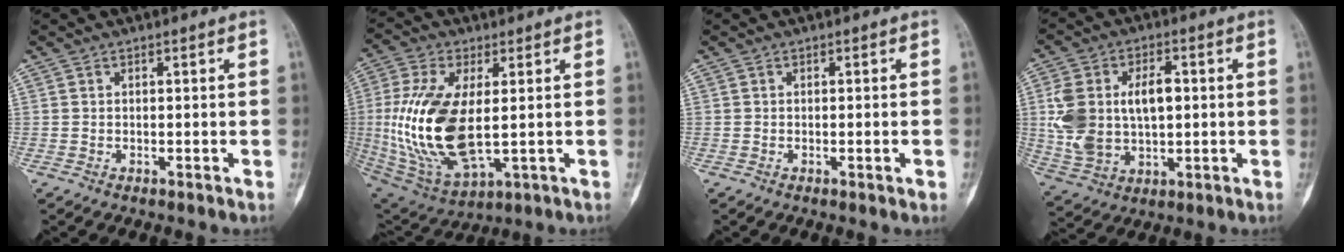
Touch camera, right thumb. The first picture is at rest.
{"total": 18.9, "force": [-0.1, 8.4, 17.0], "torque": [-0.360, -0.012, 0.014]}
{"total": 1.4, "force": [-0.4, 0.3, 1.3], "torque": [-0.015, 0.000, -0.003]}
{"total": 14.5, "force": [1.2, 8.8, 11.4], "torque": [-0.212, 0.012, 0.032]}